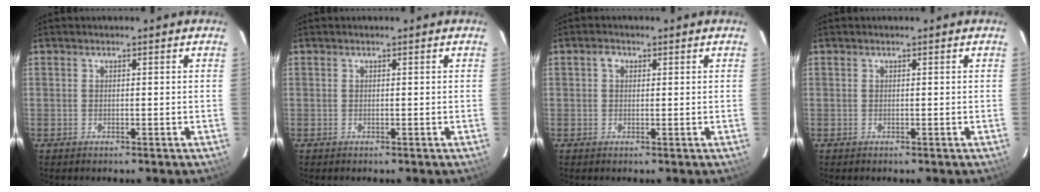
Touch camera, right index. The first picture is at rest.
{"total": 0.0}
{"total": 1.6, "force": [0.5, 1.3, 0.7], "torque": [-0.013, 0.008, 0.006]}
{"total": 0.0}